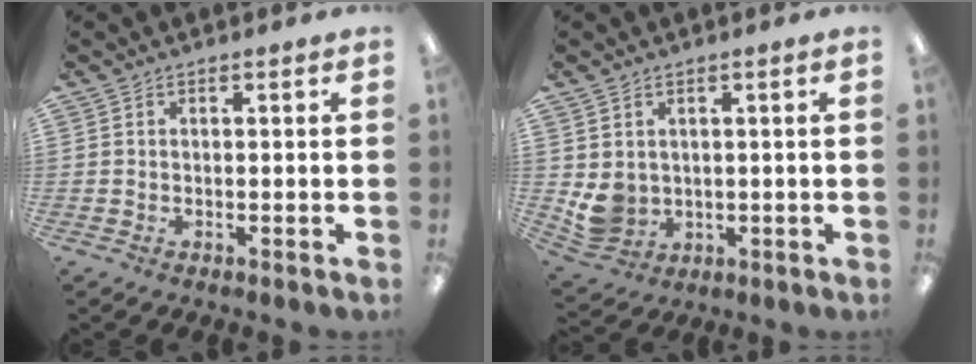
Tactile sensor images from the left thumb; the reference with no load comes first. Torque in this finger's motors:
{"motor_torque": [-0.28, 0.32, 0.00, -0.03, 0.02]}